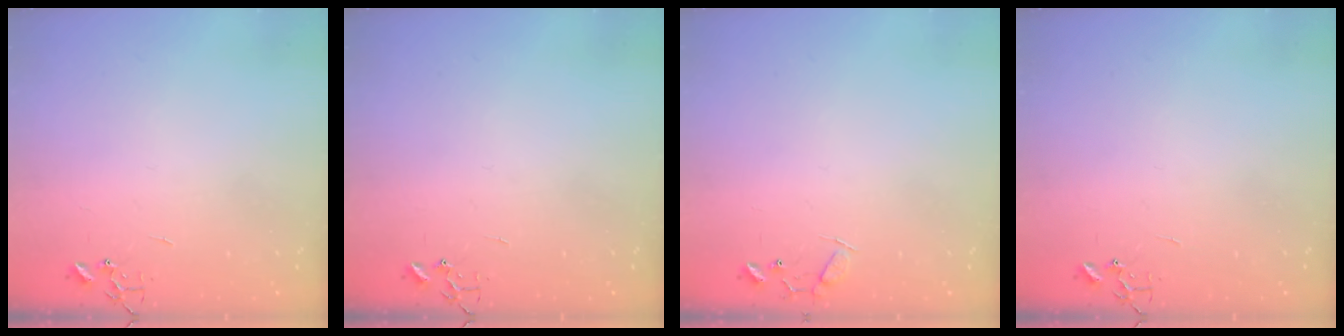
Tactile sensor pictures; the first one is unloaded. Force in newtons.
{"total": 0.0}
{"total": 7.7, "press": 7.6, "slide": 0.5}
{"total": 0.0}